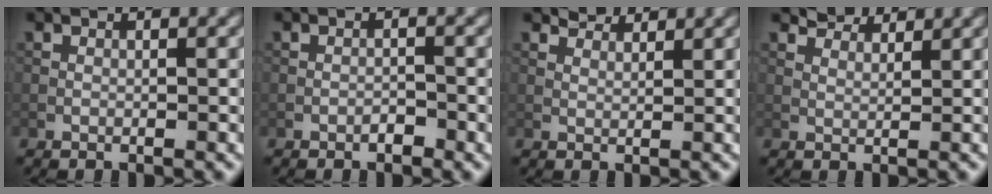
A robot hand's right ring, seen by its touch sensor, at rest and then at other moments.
{"total": 0.9, "force": [-0.7, 0.3, 0.4], "torque": [-0.005, 0.003, -0.013]}
{"total": 2.2, "force": [2.0, 0.5, 0.6], "torque": [-0.018, -0.006, 0.037]}
{"total": 3.0, "force": [2.8, 0.6, 0.9], "torque": [-0.023, -0.008, 0.054]}